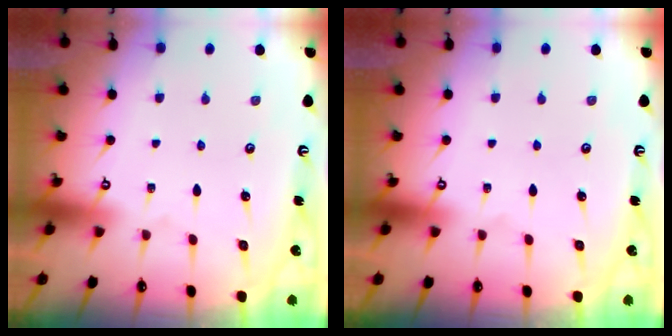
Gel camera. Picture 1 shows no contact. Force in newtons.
{"total": 0.0}